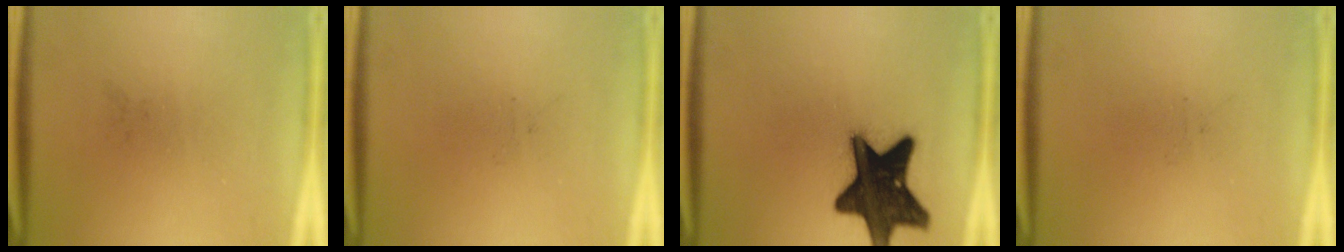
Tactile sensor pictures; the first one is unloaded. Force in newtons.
{"total": 0.0}
{"total": 18.6}
{"total": 0.0}